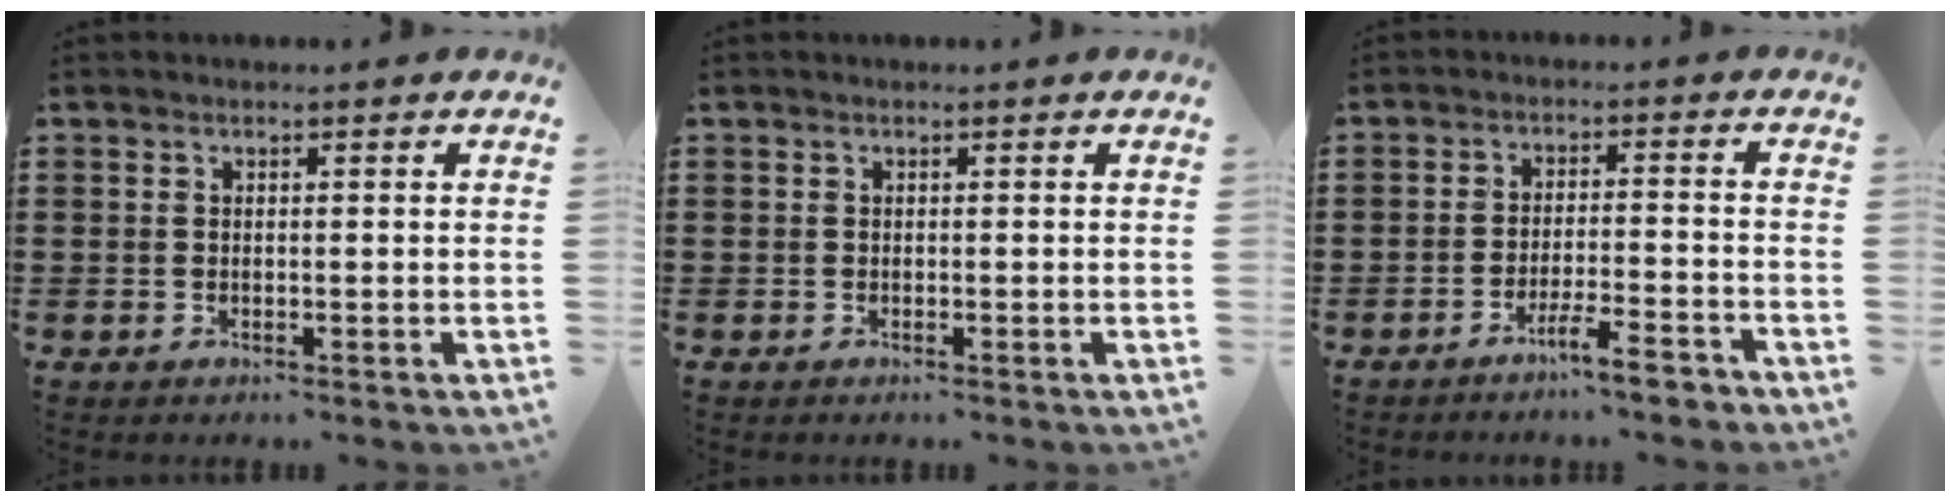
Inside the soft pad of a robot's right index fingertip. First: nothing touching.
{"total": 0.0}
{"total": 5.6, "force": [-4.7, 0.1, 2.9], "torque": [-0.051, -0.008, -0.086]}